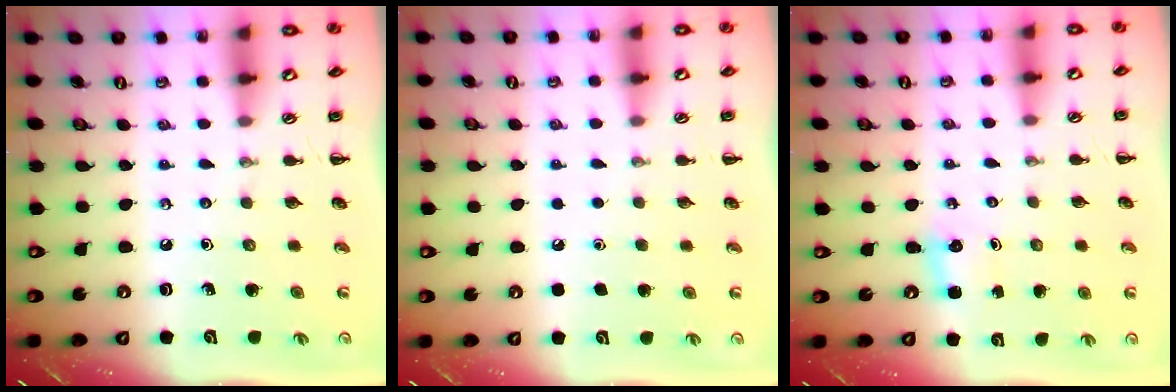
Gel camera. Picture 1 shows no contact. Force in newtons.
{"total": 1.7, "press": 1.7, "slide": 0.1}
{"total": 1.8, "press": 1.7, "slide": 0.5}